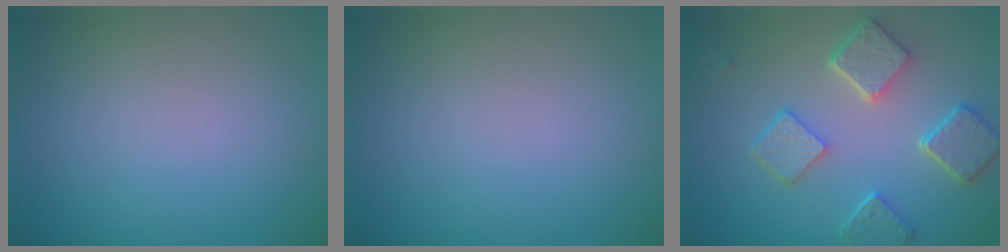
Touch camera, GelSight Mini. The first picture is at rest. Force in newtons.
{"total": 0.0}
{"total": 5.7, "press": 4.6, "slide": 3.5}